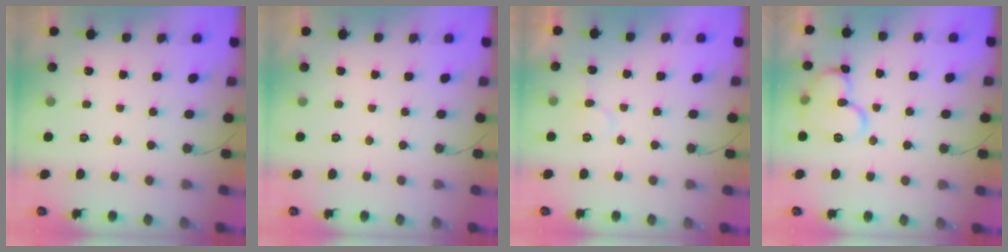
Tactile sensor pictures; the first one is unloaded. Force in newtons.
{"total": 0.0}
{"total": 6.4, "press": 6.4, "slide": 0.5}
{"total": 11.3, "press": 11.3, "slide": 0.6}